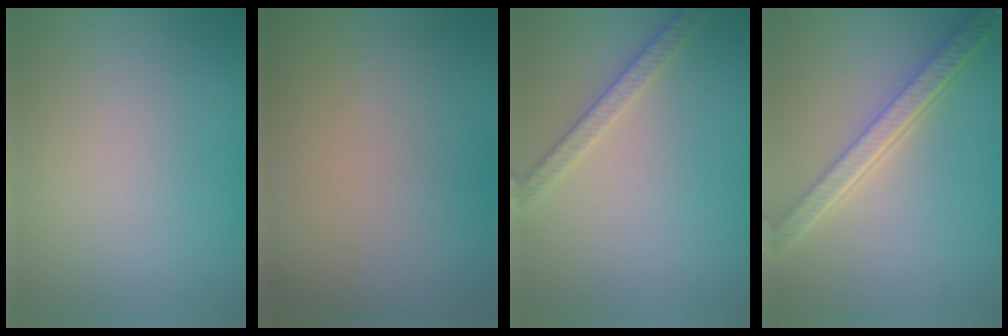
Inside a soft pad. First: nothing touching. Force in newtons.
{"total": 0.0}
{"total": 2.7, "press": 2.6, "slide": 0.6}
{"total": 5.7, "press": 4.2, "slide": 3.9}